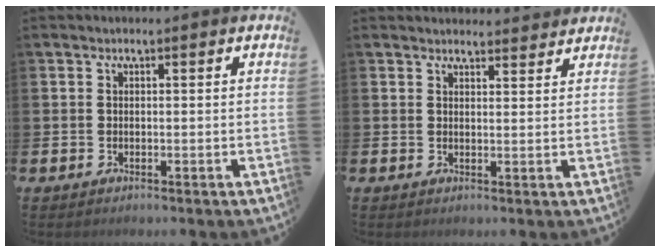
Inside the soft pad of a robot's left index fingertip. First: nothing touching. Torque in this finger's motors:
{"motor_torque": [0.65, -1.23, 0.29, 0.06]}